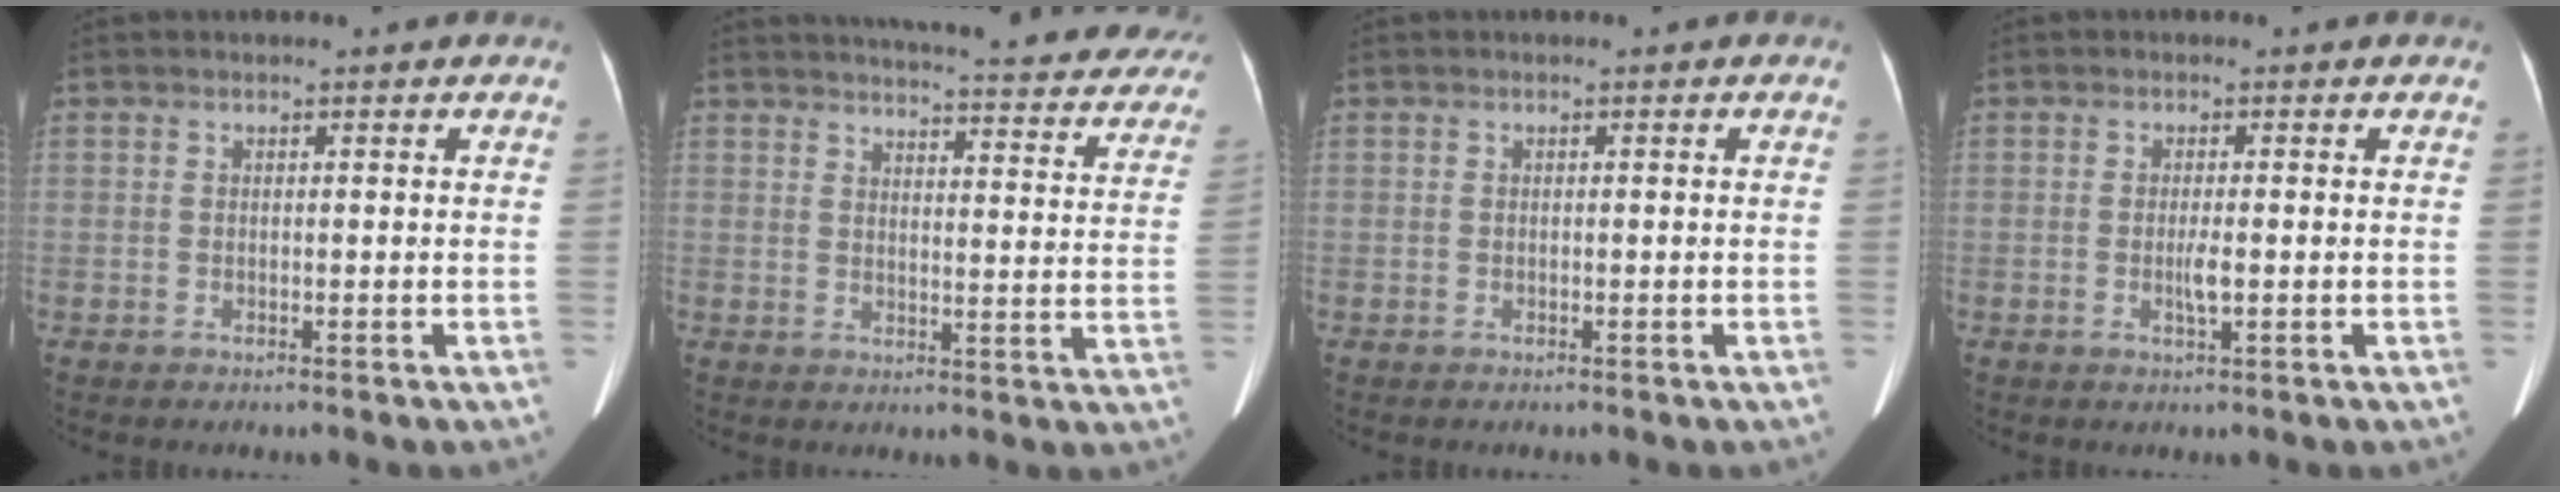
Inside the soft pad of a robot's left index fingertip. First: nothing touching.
{"total": 28.9, "force": [26.5, 4.7, 10.6], "torque": [-0.146, -0.067, 0.295]}
{"total": 0.0}
{"total": 1.7, "force": [-0.3, 0.1, 1.6], "torque": [-0.033, -0.002, -0.004]}